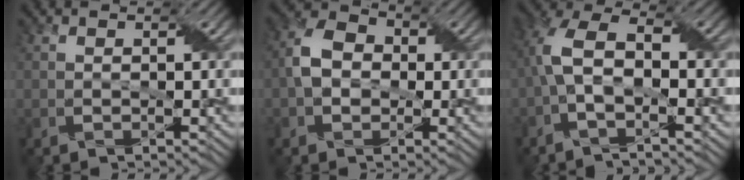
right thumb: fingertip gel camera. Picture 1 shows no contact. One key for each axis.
{"total": 5.3, "fx": -0.3, "fy": 4.3, "fz": 3.1, "tx": -0.066, "ty": 0.011, "tz": -0.015}
{"total": 6.6, "fx": -1.0, "fy": 3.0, "fz": 5.8, "tx": -0.133, "ty": 0.021, "tz": -0.026}